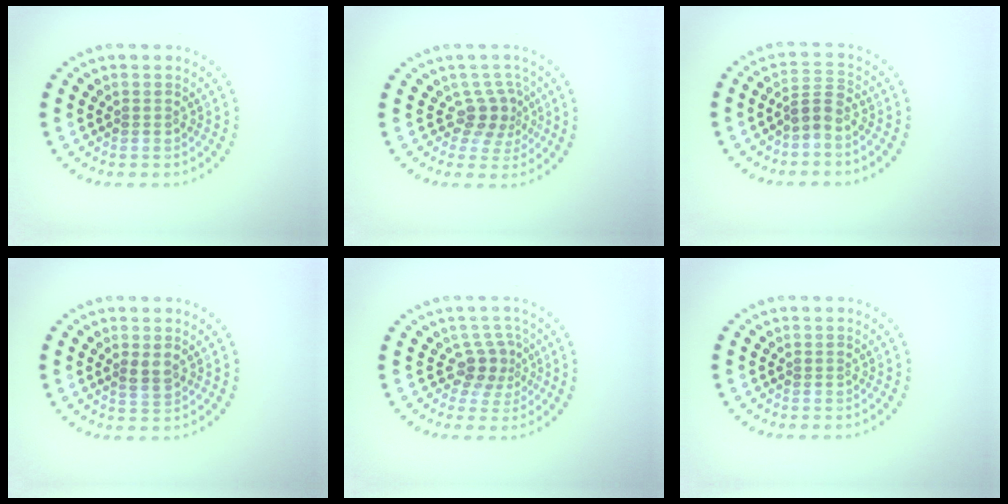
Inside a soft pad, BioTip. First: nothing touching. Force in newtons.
{"total": 2.6, "press": 1.9, "slide": 1.9}
{"total": 2.2, "press": 1.6, "slide": 1.5}
{"total": 1.5, "press": 1.3, "slide": 0.7}
{"total": 2.5, "press": 1.7, "slide": 1.8}
{"total": 0.0}